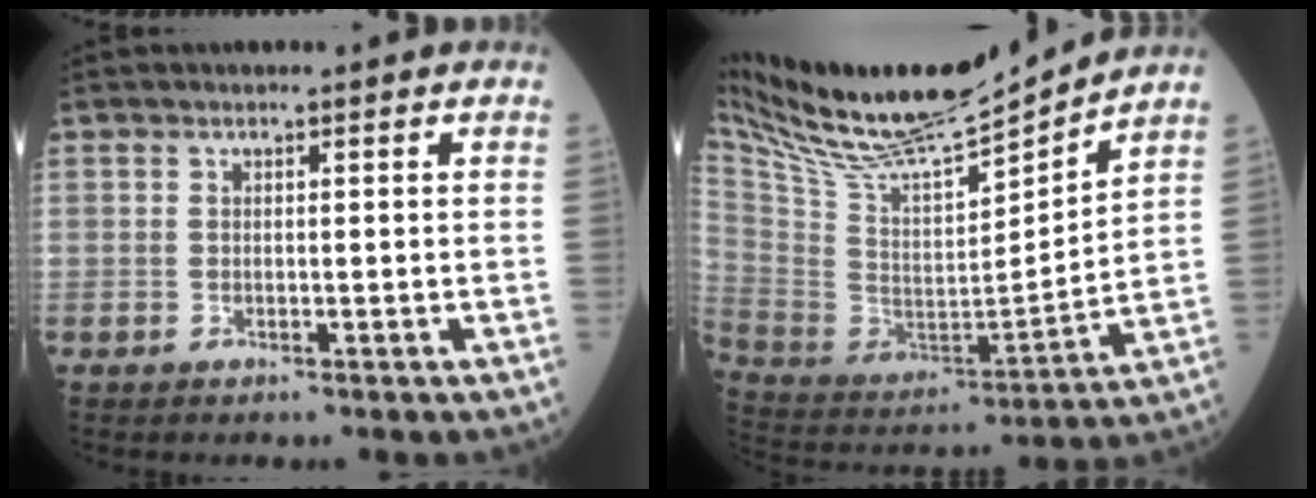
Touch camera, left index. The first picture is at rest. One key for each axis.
{"total": 21.6, "fx": 19.2, "fy": 2.4, "fz": 9.6, "tx": -0.191, "ty": -0.014, "tz": 0.337}